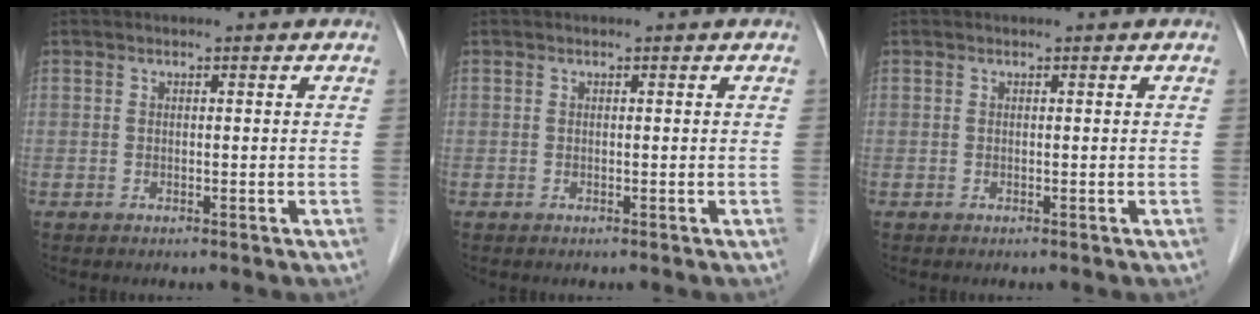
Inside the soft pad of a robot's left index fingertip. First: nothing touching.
{"total": 0.0}
{"total": 0.0}